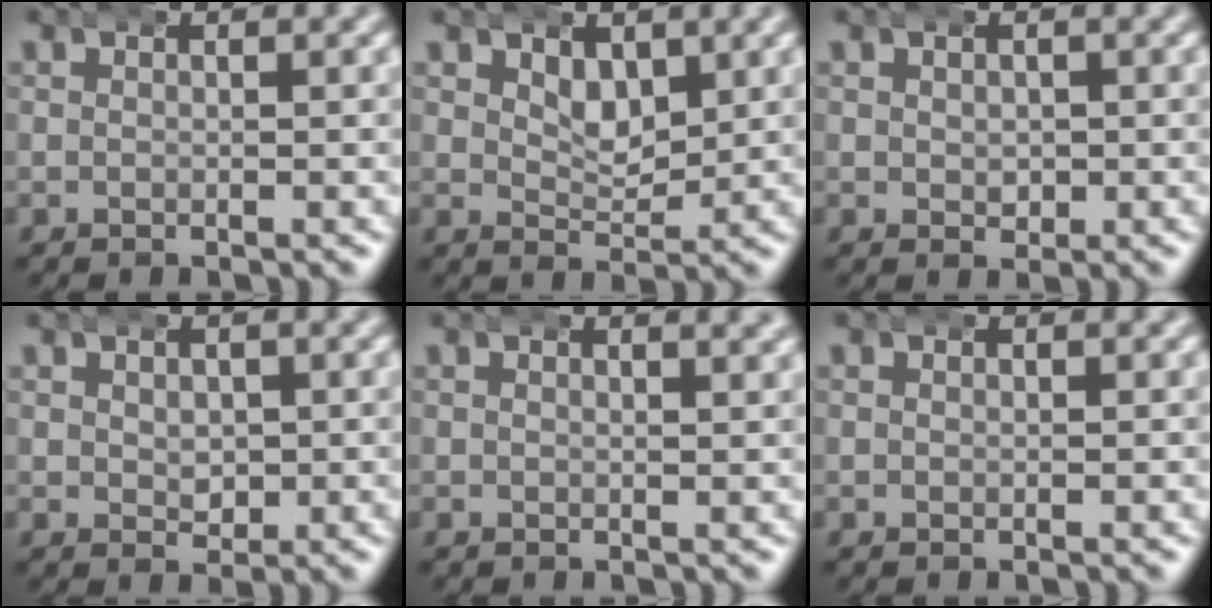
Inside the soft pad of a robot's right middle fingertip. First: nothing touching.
{"total": 2.5, "force": [1.7, 1.3, 1.3], "torque": [-0.021, -0.015, 0.032]}
{"total": 1.2, "force": [0.3, 1.0, 0.6], "torque": [-0.012, -0.008, 0.010]}
{"total": 1.5, "force": [0.4, 1.2, 0.9], "torque": [-0.019, -0.012, 0.014]}
{"total": 1.4, "force": [1.1, 0.2, 0.8], "torque": [-0.008, 0.001, 0.015]}
{"total": 0.0}